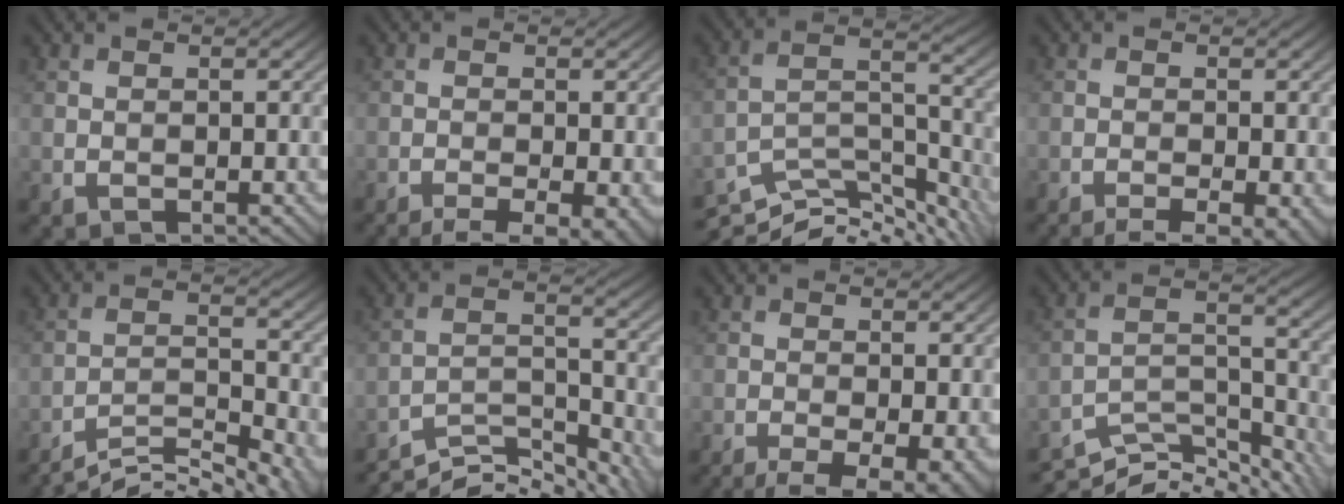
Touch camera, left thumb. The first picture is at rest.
{"total": 6.7, "force": [-4.5, 1.5, 4.7], "torque": [-0.072, -0.014, -0.068]}
{"total": 11.1, "force": [-9.1, 2.8, 5.7], "torque": [-0.114, -0.003, -0.155]}
{"total": 6.1, "force": [-4.1, 1.3, 4.3], "torque": [-0.063, -0.010, -0.064]}
{"total": 9.8, "force": [-8.5, 1.8, 4.7], "torque": [-0.085, -0.001, -0.133]}
{"total": 9.1, "force": [-7.7, 2.3, 4.2], "torque": [-0.079, -0.001, -0.135]}
{"total": 8.0, "force": [-4.9, 2.4, 5.8], "torque": [-0.103, -0.028, -0.067]}
{"total": 9.8, "force": [-8.2, 2.4, 4.8], "torque": [-0.094, -0.004, -0.144]}